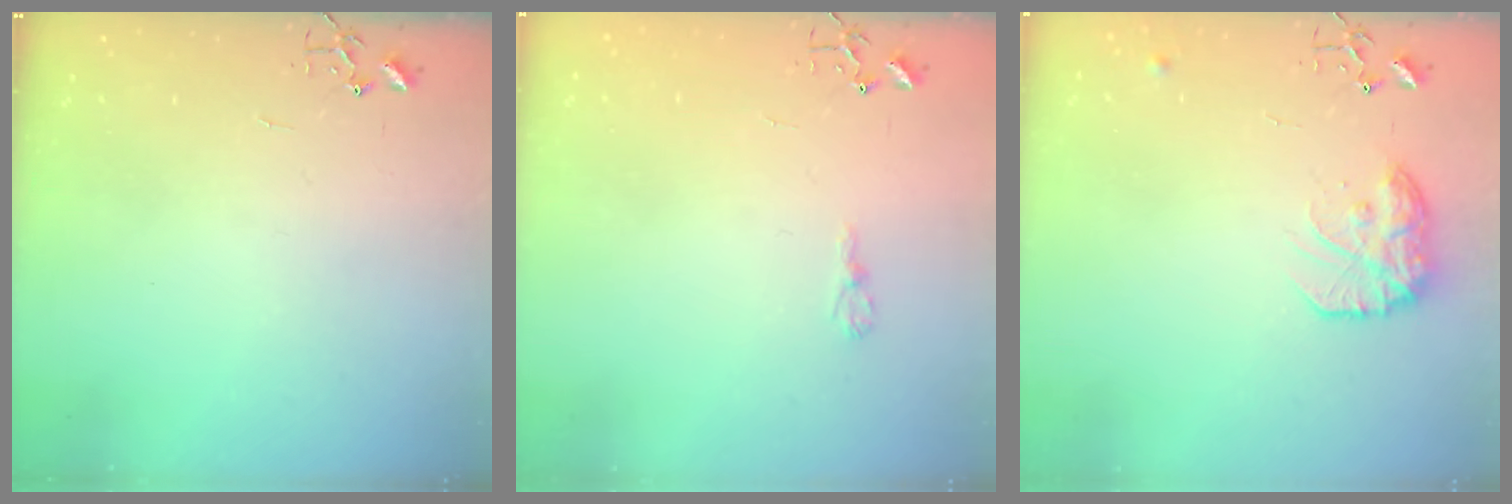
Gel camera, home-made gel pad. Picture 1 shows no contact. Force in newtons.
{"total": 5.2, "press": 5.1, "slide": 0.5}
{"total": 14.7, "press": 14.7, "slide": 1.0}